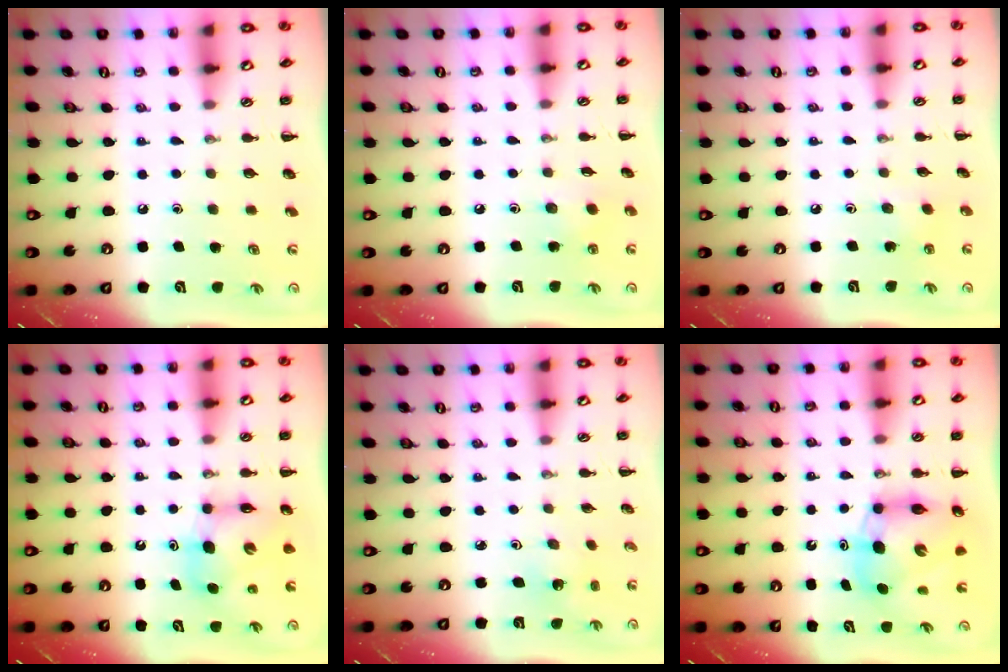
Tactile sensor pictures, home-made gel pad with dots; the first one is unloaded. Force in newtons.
{"total": 2.9, "press": 2.8, "slide": 1.0}
{"total": 2.2, "press": 2.1, "slide": 0.7}
{"total": 7.0, "press": 7.0, "slide": 0.5}
{"total": 2.3, "press": 2.2, "slide": 0.8}
{"total": 8.6, "press": 8.2, "slide": 2.4}